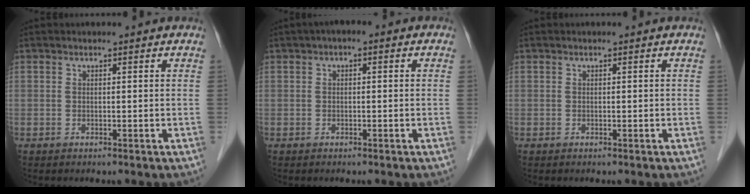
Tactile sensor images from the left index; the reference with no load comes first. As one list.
[{"total": 1.6, "force": [0.3, 0.8, 1.4], "torque": [-0.018, 0.008, -0.003]}, {"total": 0.0}]